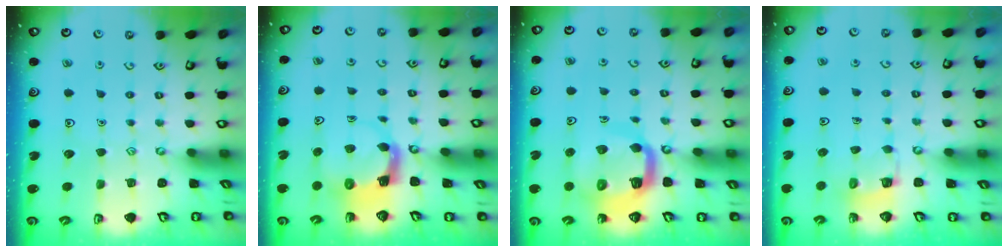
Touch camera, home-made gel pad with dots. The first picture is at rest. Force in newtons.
{"total": 4.0, "press": 3.9, "slide": 0.6}
{"total": 11.3, "press": 11.2, "slide": 1.3}
{"total": 2.8, "press": 2.8, "slide": 0.2}